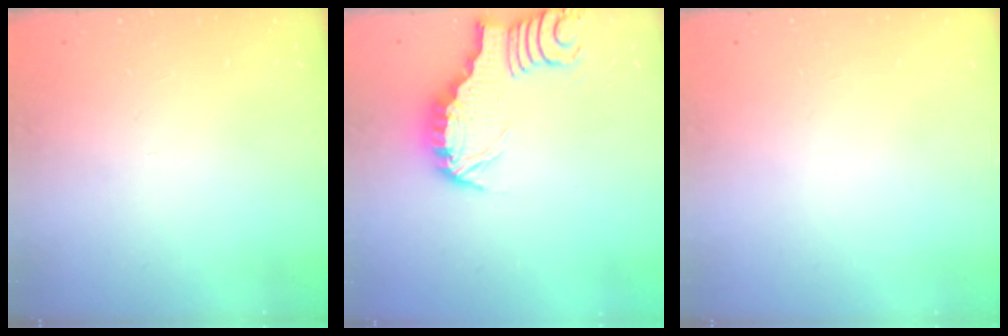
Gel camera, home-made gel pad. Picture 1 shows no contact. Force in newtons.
{"total": 3.2, "press": 3.2, "slide": 0.4}
{"total": 0.0}